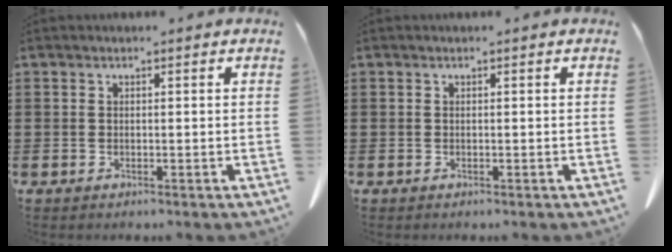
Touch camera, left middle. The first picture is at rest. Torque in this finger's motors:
{"motor_torque": [-0.43, -0.28, 0.04, 0.01]}